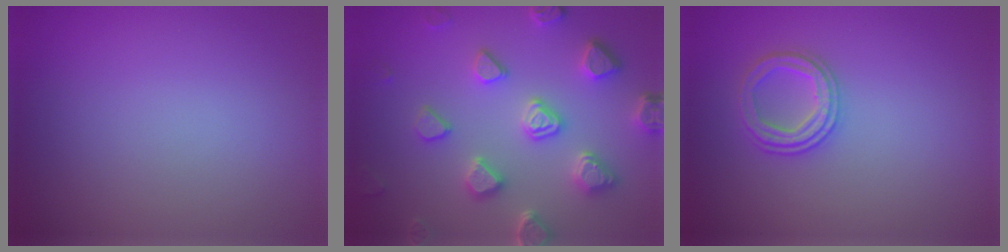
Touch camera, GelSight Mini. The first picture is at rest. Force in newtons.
{"total": 5.3, "press": 4.8, "slide": 2.2}
{"total": 2.5, "press": 2.4, "slide": 0.6}